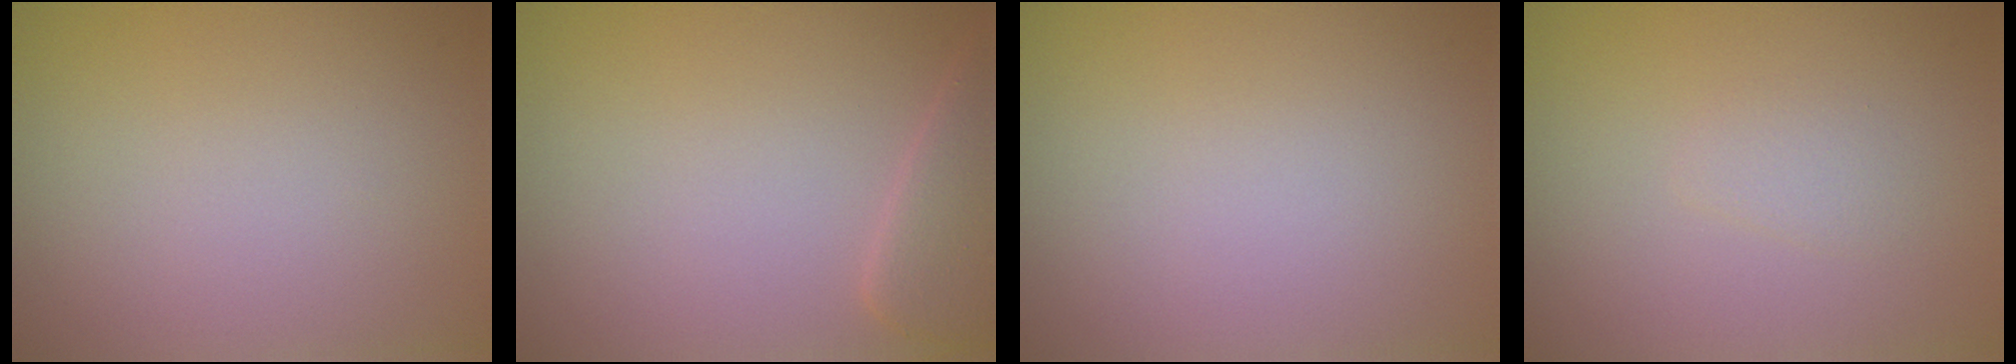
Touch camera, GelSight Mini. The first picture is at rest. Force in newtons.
{"total": 2.8, "press": 2.8, "slide": 0.2}
{"total": 0.0}
{"total": 0.9, "press": 0.9, "slide": 0.0}